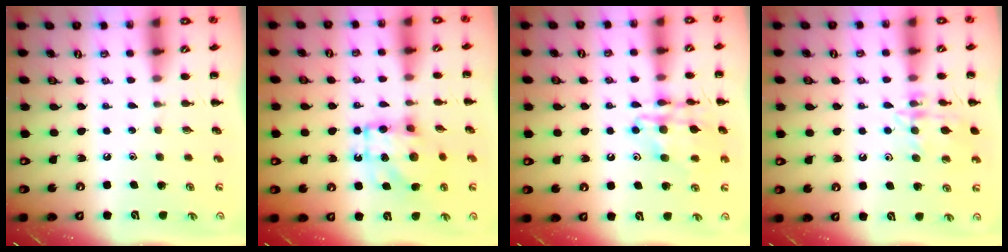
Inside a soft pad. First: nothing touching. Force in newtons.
{"total": 12.3, "press": 12.2, "slide": 1.5}
{"total": 14.2, "press": 14.1, "slide": 1.3}
{"total": 12.9, "press": 12.9, "slide": 0.8}